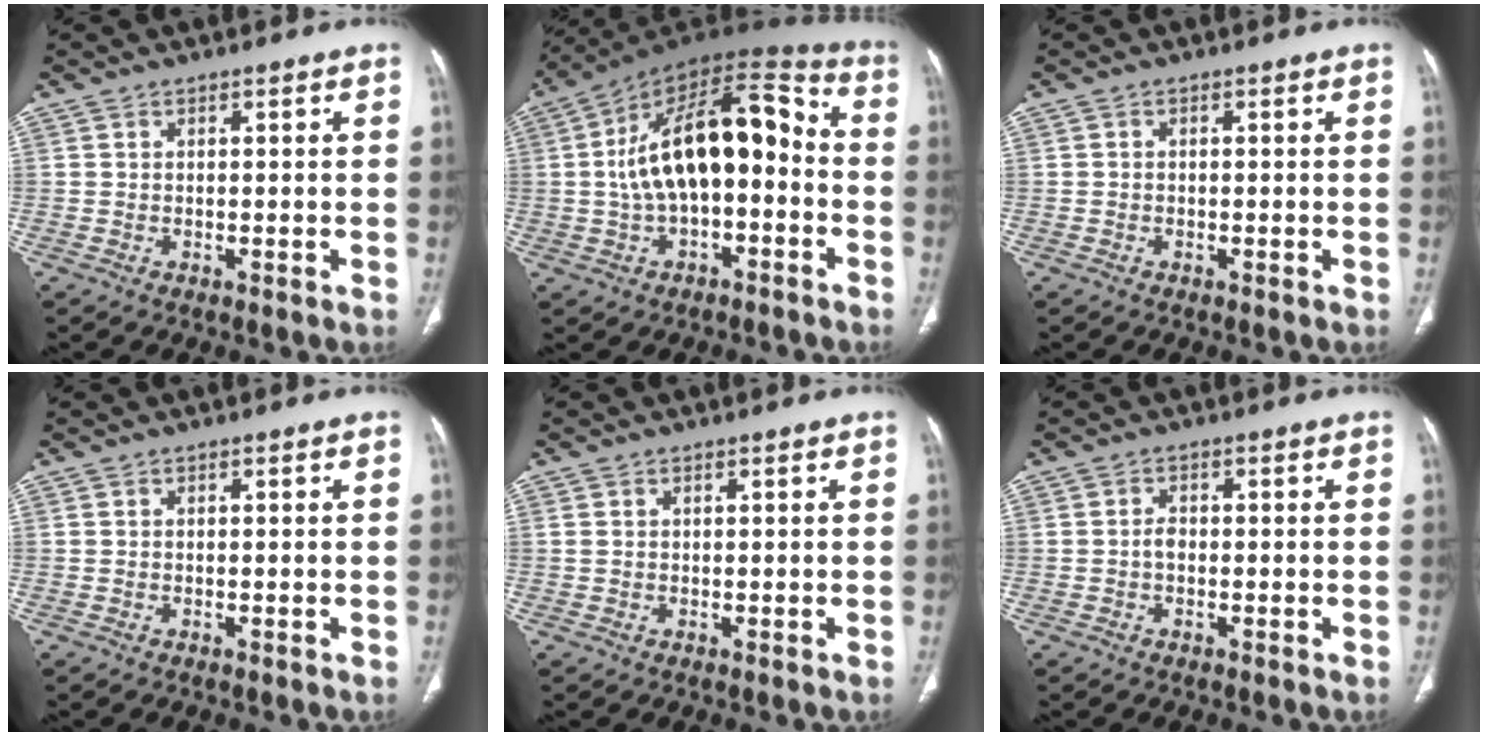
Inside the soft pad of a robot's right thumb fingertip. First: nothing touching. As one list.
[{"total": 19.6, "force": [-1.0, 9.9, 16.9], "torque": [-0.266, 0.057, -0.019]}, {"total": 0.0}, {"total": 0.0}, {"total": 0.7, "force": [0.4, 0.4, 0.5], "torque": [-0.013, 0.009, 0.011]}, {"total": 1.5, "force": [-0.4, 0.9, 1.1], "torque": [-0.017, 0.003, -0.009]}]